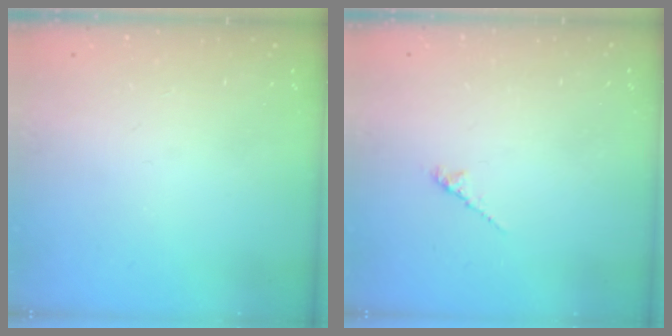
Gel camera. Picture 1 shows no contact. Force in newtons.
{"total": 2.0, "press": 2.0, "slide": 0.6}